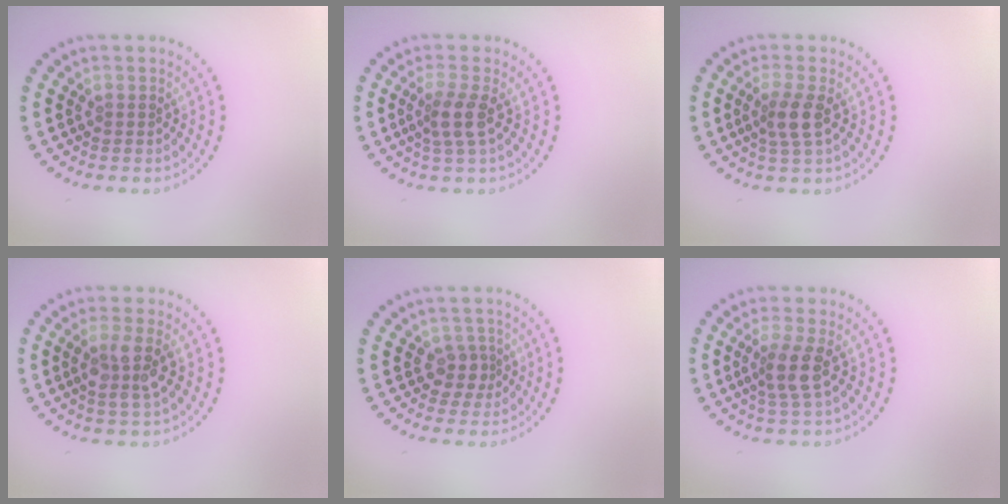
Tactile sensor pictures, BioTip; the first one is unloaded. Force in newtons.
{"total": 2.4, "press": 1.8, "slide": 1.5}
{"total": 2.3, "press": 2.0, "slide": 1.3}
{"total": 3.0, "press": 2.7, "slide": 1.3}
{"total": 2.0, "press": 1.6, "slide": 1.2}
{"total": 2.8, "press": 2.3, "slide": 1.6}